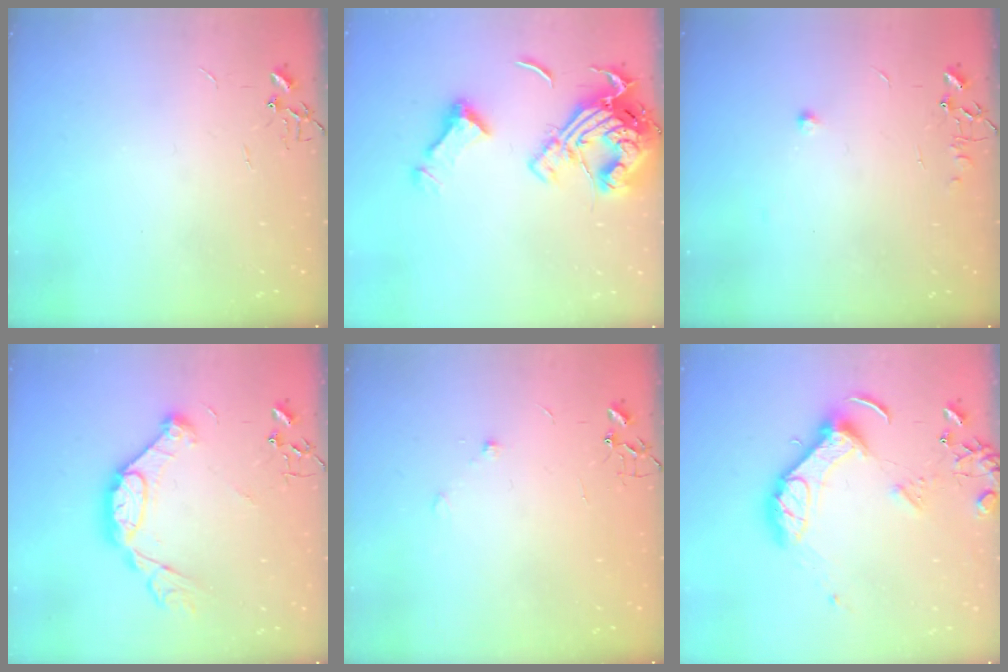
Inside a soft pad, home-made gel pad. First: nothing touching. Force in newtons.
{"total": 18.2, "press": 18.1, "slide": 2.1}
{"total": 5.7, "press": 5.7, "slide": 0.7}
{"total": 15.0, "press": 15.0, "slide": 0.9}
{"total": 5.0, "press": 4.9, "slide": 1.3}
{"total": 14.7, "press": 14.6, "slide": 2.1}